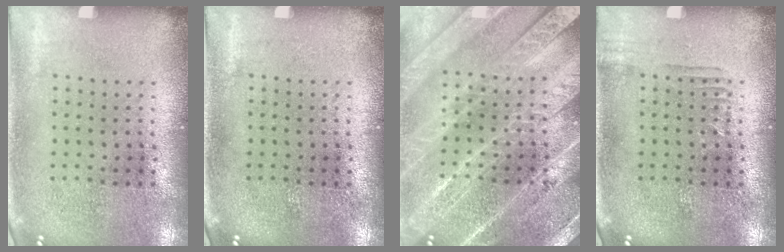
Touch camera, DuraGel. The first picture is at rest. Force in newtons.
{"total": 0.0}
{"total": 6.0, "press": 5.9, "slide": 0.8}
{"total": 0.8, "press": 0.8, "slide": 0.2}